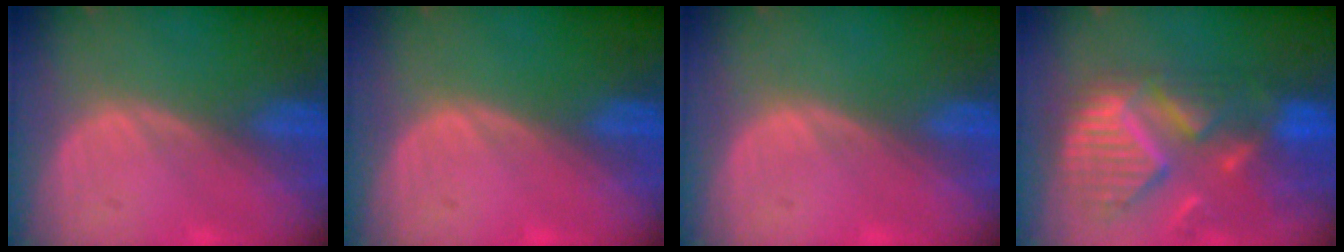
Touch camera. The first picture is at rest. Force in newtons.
{"total": 0.0}
{"total": 0.0}
{"total": 12.6, "press": 10.7, "slide": 6.8}